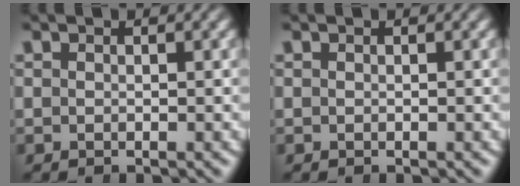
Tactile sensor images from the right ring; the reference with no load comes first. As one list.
[{"total": 0.0}]